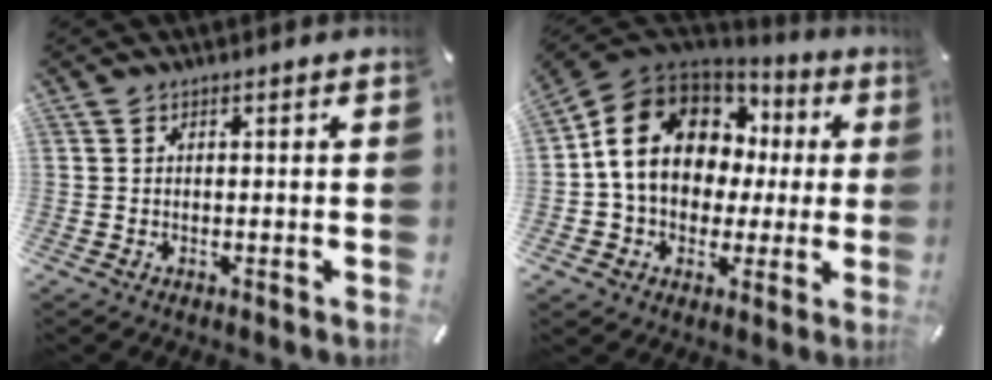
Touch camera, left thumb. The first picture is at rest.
{"total": 15.9, "force": [2.7, 12.9, 8.9], "torque": [-0.187, -0.005, 0.054]}